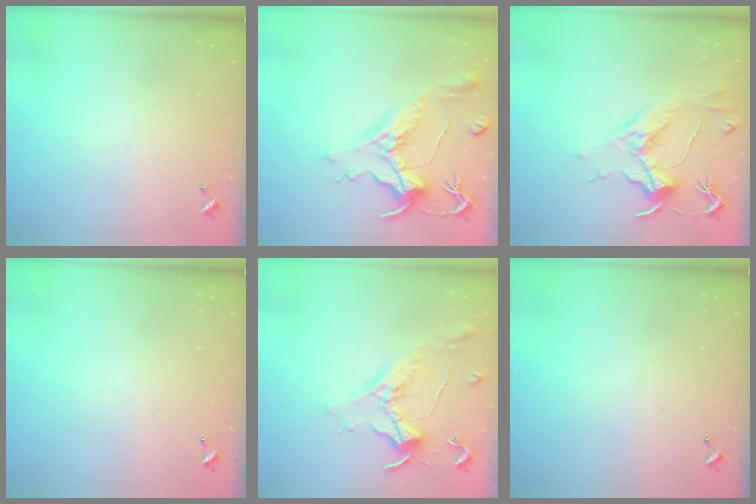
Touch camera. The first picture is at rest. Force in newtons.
{"total": 1.1, "press": 0.0, "slide": 1.1}
{"total": 1.8, "press": 1.6, "slide": 0.9}
{"total": 0.0}
{"total": 1.1, "press": 1.0, "slide": 0.4}
{"total": 0.0}